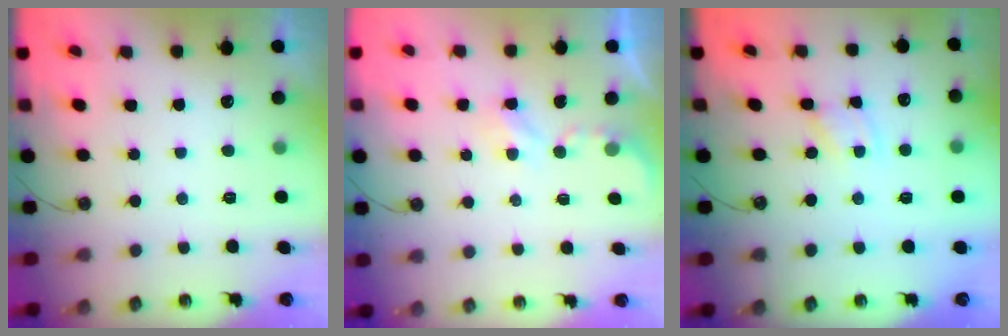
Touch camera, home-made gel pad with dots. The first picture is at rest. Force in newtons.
{"total": 2.7, "press": 2.7, "slide": 0.5}
{"total": 1.3, "press": 1.3, "slide": 0.0}